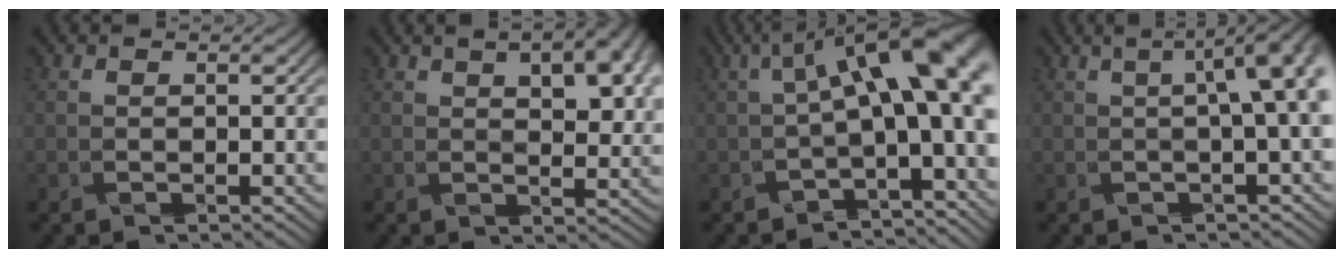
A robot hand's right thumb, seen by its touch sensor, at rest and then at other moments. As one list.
[{"total": 10.2, "force": [4.1, 4.8, 7.9], "torque": [-0.109, 0.012, 0.077]}, {"total": 13.9, "force": [0.5, 5.2, 12.9], "torque": [-0.189, 0.005, 0.021]}, {"total": 7.5, "force": [0.9, 1.6, 7.3], "torque": [-0.116, 0.007, 0.019]}]